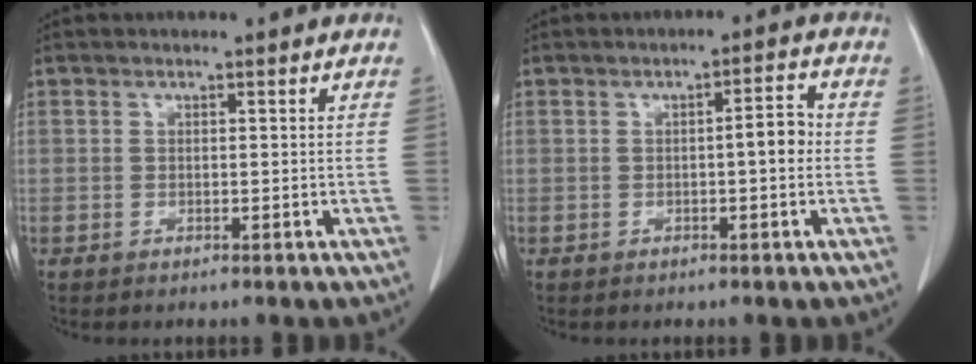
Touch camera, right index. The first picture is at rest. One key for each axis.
{"total": 3.4, "fx": -0.3, "fy": 0.7, "fz": 3.3, "tx": -0.042, "ty": 0.008, "tz": -0.007}